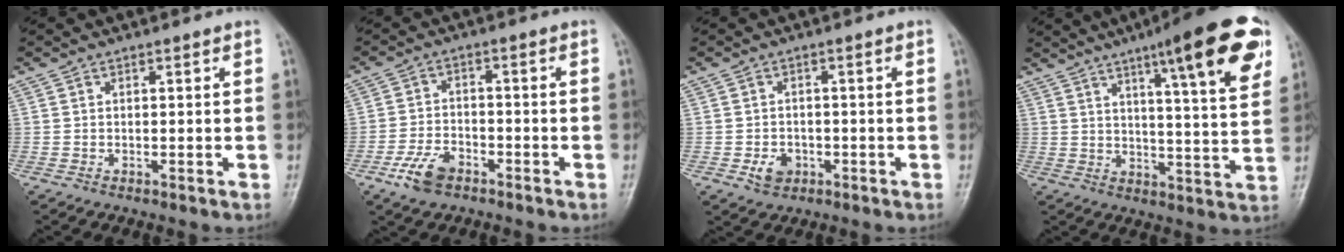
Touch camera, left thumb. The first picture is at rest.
{"total": 6.0, "force": [-3.7, 3.3, 3.4], "torque": [-0.066, 0.017, -0.069]}
{"total": 3.6, "force": [-1.3, 2.8, 1.8], "torque": [-0.021, 0.007, -0.017]}
{"total": 18.7, "force": [9.8, 3.2, 15.6], "torque": [-0.193, -0.031, 0.134]}